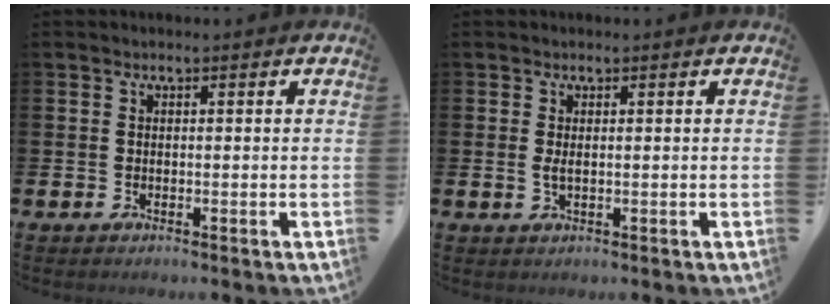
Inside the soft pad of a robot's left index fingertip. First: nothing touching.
{"total": 0.9, "force": [0.2, 0.2, 0.9], "torque": [-0.012, -0.001, 0.001]}